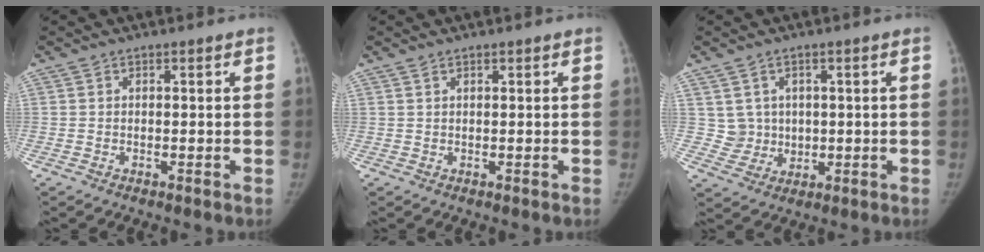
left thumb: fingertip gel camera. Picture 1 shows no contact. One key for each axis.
{"total": 0.7, "fx": 0.6, "fy": 0.2, "fz": 0.3, "tx": -0.008, "ty": -0.001, "tz": 0.011}
{"total": 5.0, "fx": 1.3, "fy": 4.6, "fz": 1.3, "tx": -0.001, "ty": -0.008, "tz": 0.032}